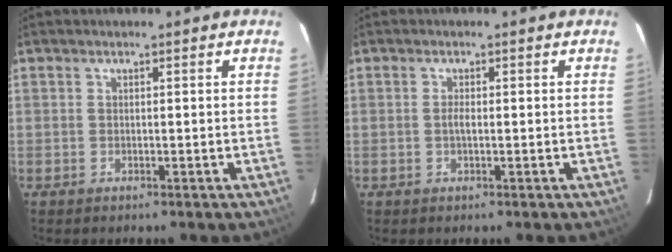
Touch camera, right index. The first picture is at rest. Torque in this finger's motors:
{"motor_torque": [0.20, -0.02, 0.22, 0.04]}